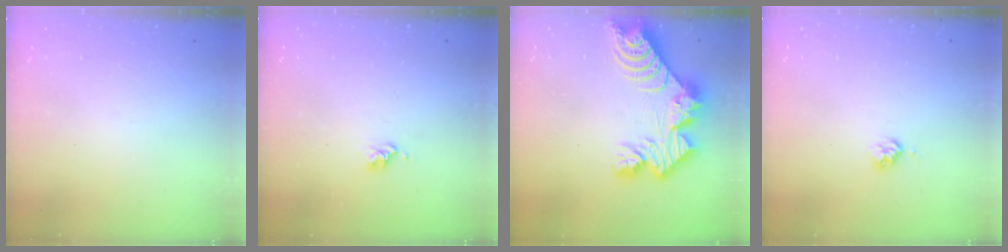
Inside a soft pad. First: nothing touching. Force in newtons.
{"total": 2.8, "press": 2.8, "slide": 0.3}
{"total": 14.5, "press": 14.4, "slide": 1.2}
{"total": 2.5, "press": 2.5, "slide": 0.3}